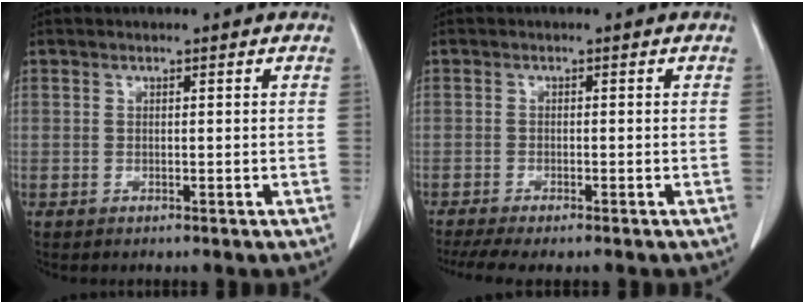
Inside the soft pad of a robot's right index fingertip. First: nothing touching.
{"total": 5.5, "force": [-4.4, 0.8, 3.2], "torque": [-0.052, -0.010, -0.072]}